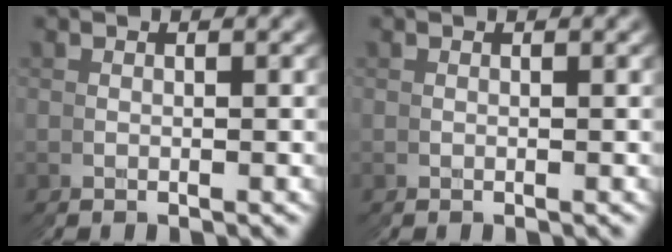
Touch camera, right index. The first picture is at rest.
{"total": 0.0}